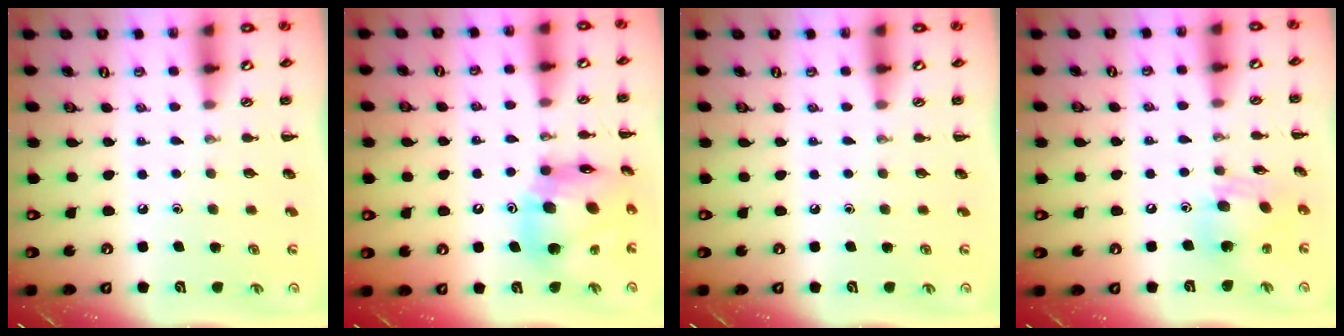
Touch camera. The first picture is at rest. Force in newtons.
{"total": 14.2, "press": 13.8, "slide": 3.4}
{"total": 0.0}
{"total": 11.9, "press": 11.8, "slide": 1.5}